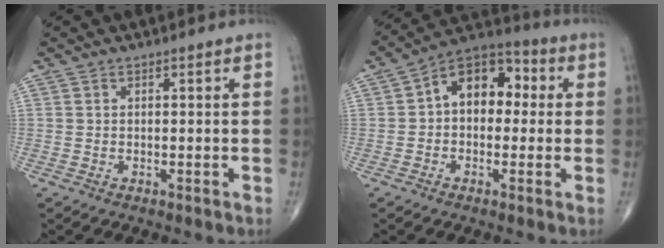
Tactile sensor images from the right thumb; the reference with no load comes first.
{"total": 11.2, "force": [1.1, 7.6, 8.1], "torque": [-0.089, 0.034, 0.000]}